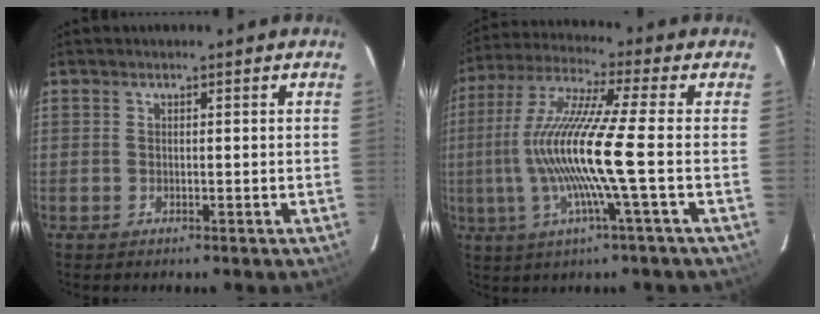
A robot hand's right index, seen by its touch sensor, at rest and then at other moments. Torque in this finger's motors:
{"motor_torque": [1.70, -0.44, 1.05, 0.21]}